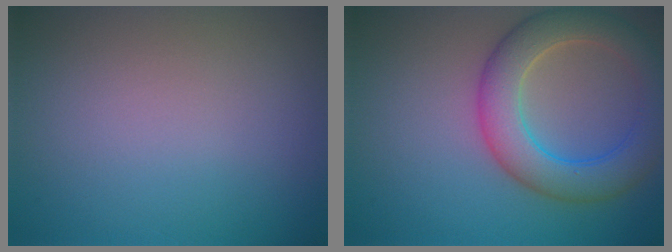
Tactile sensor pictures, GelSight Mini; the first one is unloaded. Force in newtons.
{"total": 6.4, "press": 6.4, "slide": 0.2}